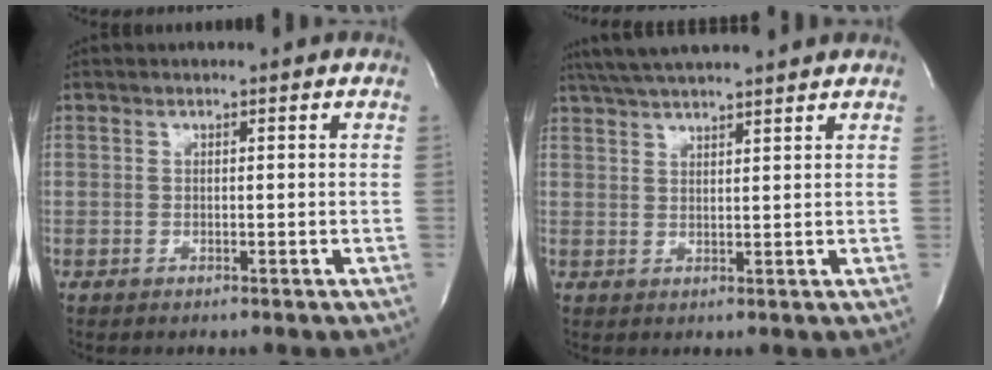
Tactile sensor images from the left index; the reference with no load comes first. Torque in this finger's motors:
{"motor_torque": [-0.07, -0.46, 0.14, 0.15]}